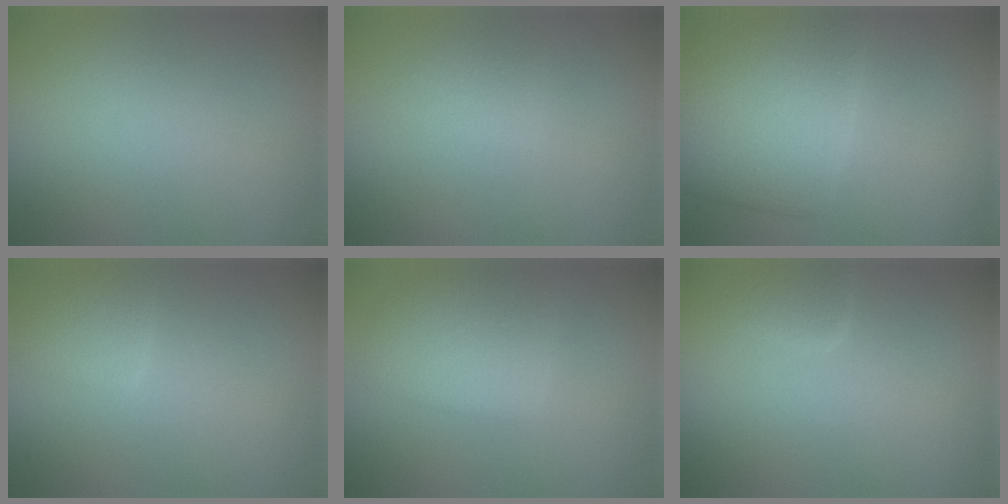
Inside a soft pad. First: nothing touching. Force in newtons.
{"total": 1.3, "press": 1.3, "slide": 0.1}
{"total": 6.2, "press": 6.2, "slide": 0.3}
{"total": 1.8, "press": 1.8, "slide": 0.0}
{"total": 3.3, "press": 3.3, "slide": 0.2}
{"total": 2.4, "press": 2.4, "slide": 0.1}